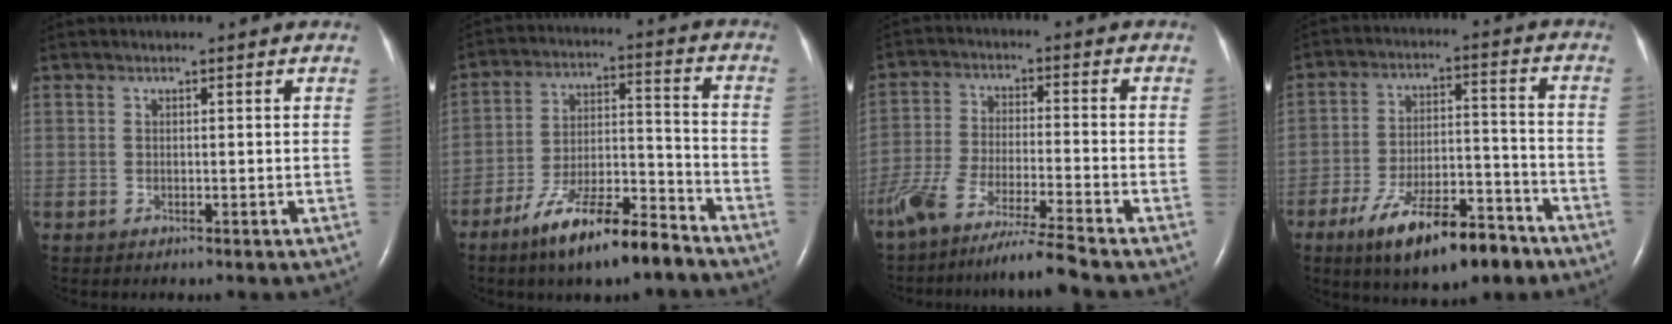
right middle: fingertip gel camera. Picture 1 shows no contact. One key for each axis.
{"total": 13.2, "fx": -9.6, "fy": 2.7, "fz": 8.6, "tx": -0.150, "ty": 0.003, "tz": -0.168}
{"total": 9.9, "fx": -8.2, "fy": -1.1, "fz": 5.3, "tx": -0.099, "ty": -0.027, "tz": -0.154}
{"total": 14.3, "fx": -9.4, "fy": 4.7, "fz": 9.7, "tx": -0.157, "ty": 0.005, "tz": -0.149}